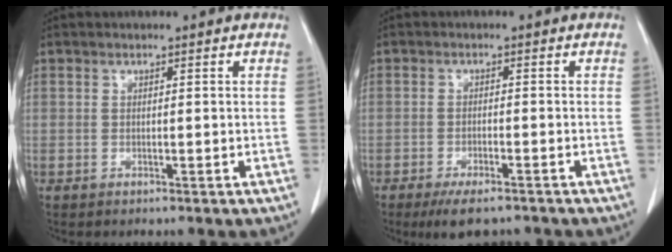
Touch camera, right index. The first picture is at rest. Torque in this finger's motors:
{"motor_torque": [0.39, -0.34, 0.16, 0.06]}